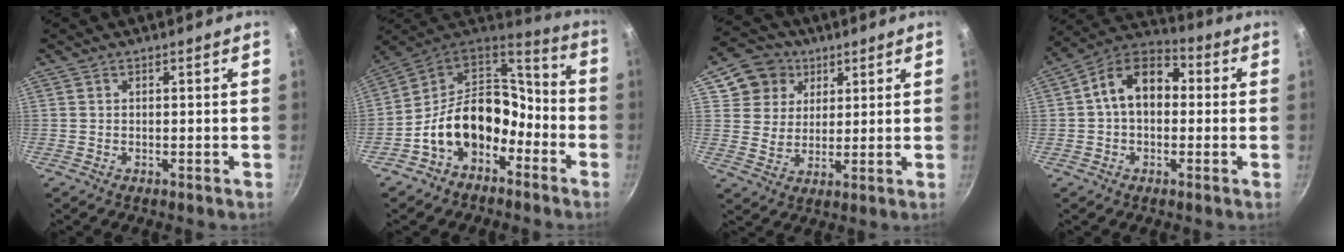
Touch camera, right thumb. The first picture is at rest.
{"total": 17.4, "force": [-6.2, 12.4, 10.6], "torque": [-0.145, 0.077, -0.117]}
{"total": 9.5, "force": [4.6, 8.0, 2.4], "torque": [-0.010, -0.004, 0.075]}
{"total": 12.5, "force": [1.1, 8.6, 8.9], "torque": [-0.111, 0.037, -0.005]}